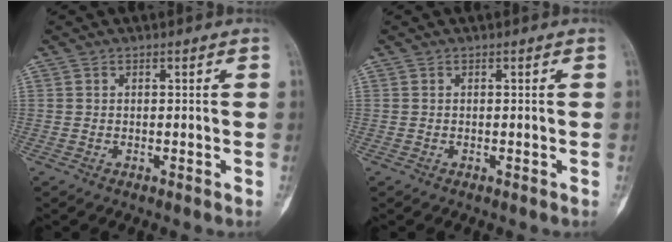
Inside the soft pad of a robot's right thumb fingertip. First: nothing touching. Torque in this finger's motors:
{"motor_torque": [0.37, 0.15, -0.35, 0.06, 0.05]}